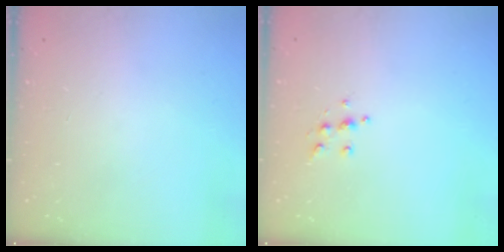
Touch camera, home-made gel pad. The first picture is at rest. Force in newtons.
{"total": 6.7, "press": 6.7, "slide": 0.8}